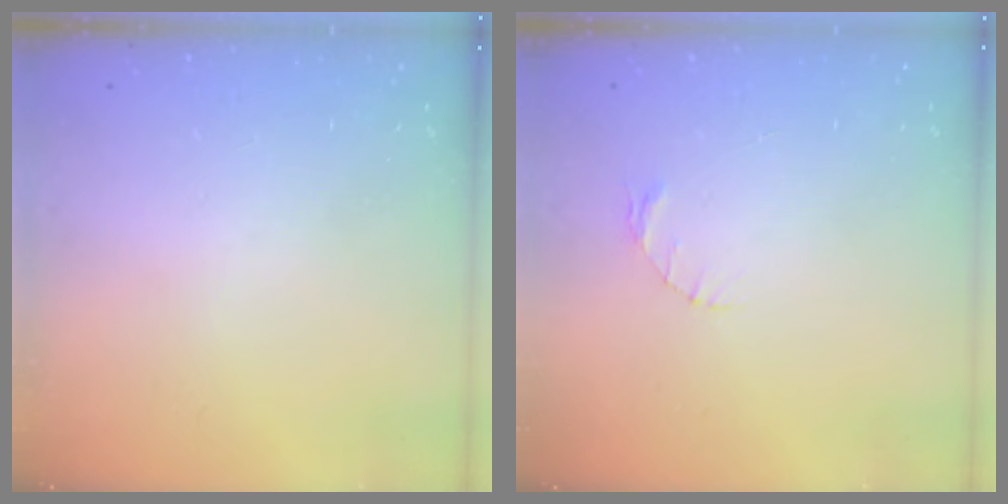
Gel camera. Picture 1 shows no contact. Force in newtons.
{"total": 2.0, "press": 2.0, "slide": 0.4}